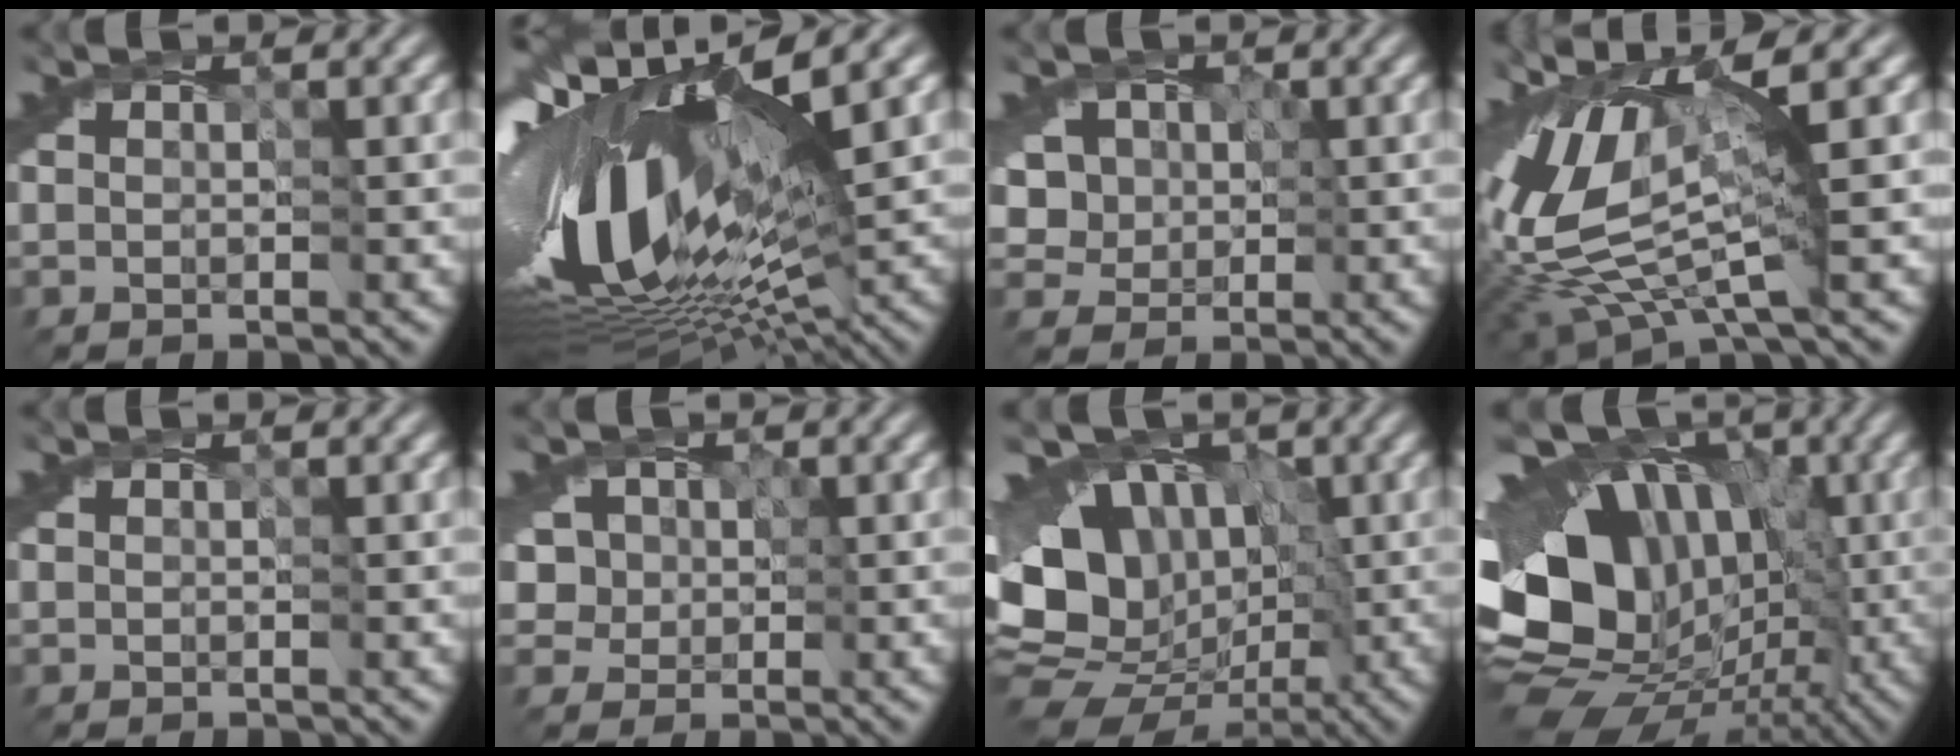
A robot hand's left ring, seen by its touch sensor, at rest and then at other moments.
{"total": 18.8, "force": [2.3, 7.4, 17.2], "torque": [-0.352, -0.036, 0.047]}
{"total": 5.8, "force": [2.3, 4.7, 2.5], "torque": [-0.040, 0.020, 0.020]}
{"total": 10.1, "force": [3.1, 3.4, 9.0], "torque": [-0.208, -0.004, 0.065]}
{"total": 0.0}
{"total": 4.0, "force": [1.5, 3.5, 1.2], "torque": [-0.005, 0.025, 0.003]}
{"total": 16.6, "force": [-2.0, 14.1, 8.6], "torque": [-0.172, 0.001, -0.042]}
{"total": 19.9, "force": [-0.6, 15.7, 12.3], "torque": [-0.203, 0.030, -0.028]}